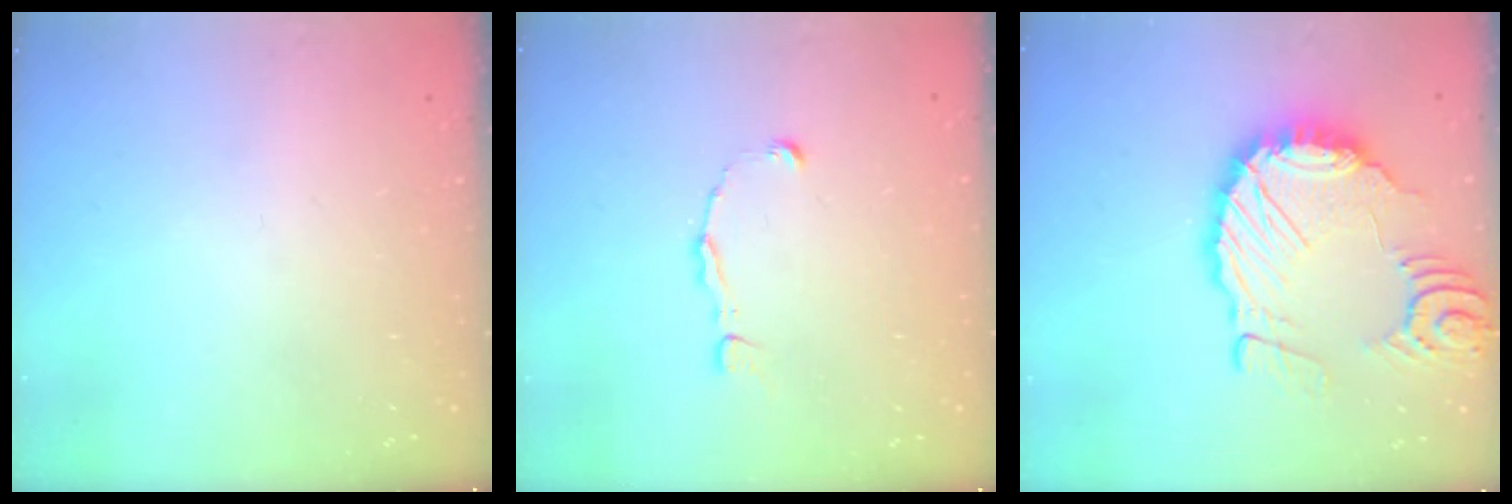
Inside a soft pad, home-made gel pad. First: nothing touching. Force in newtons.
{"total": 1.5, "press": 1.5, "slide": 0.1}
{"total": 17.7, "press": 17.6, "slide": 2.0}